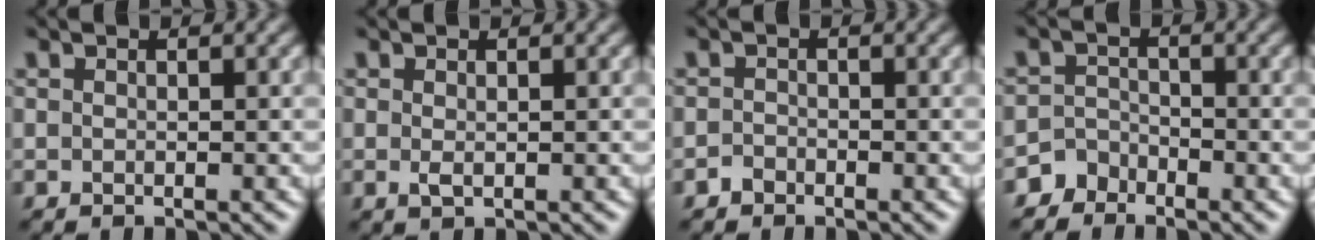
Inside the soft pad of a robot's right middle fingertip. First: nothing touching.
{"total": 0.9, "force": [0.0, 0.3, 0.8], "torque": [-0.018, 0.000, 0.001]}
{"total": 0.9, "force": [-0.7, 0.5, 0.2], "torque": [-0.002, 0.004, -0.014]}
{"total": 2.5, "force": [-2.1, 1.3, -0.1], "torque": [0.017, 0.011, -0.042]}